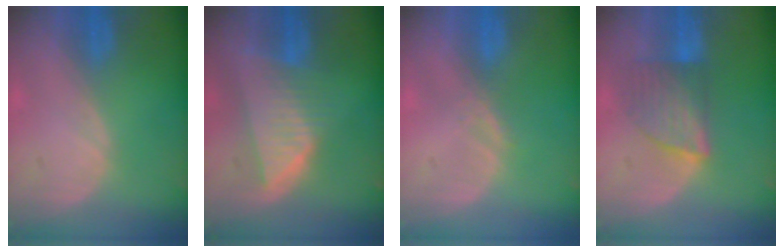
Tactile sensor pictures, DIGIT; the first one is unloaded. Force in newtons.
{"total": 8.0, "press": 7.2, "slide": 3.5}
{"total": 1.2, "press": 1.0, "slide": 0.7}
{"total": 6.3, "press": 6.2, "slide": 0.6}